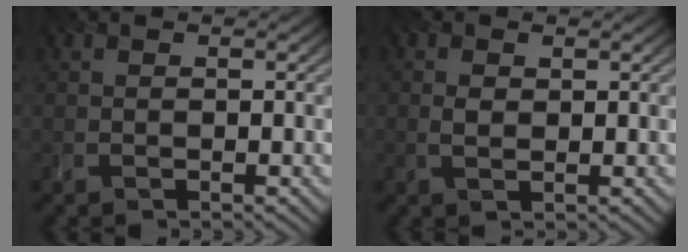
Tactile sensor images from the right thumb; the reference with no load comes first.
{"total": 1.2, "force": [0.3, 0.8, 0.8], "torque": [-0.021, 0.000, 0.006]}